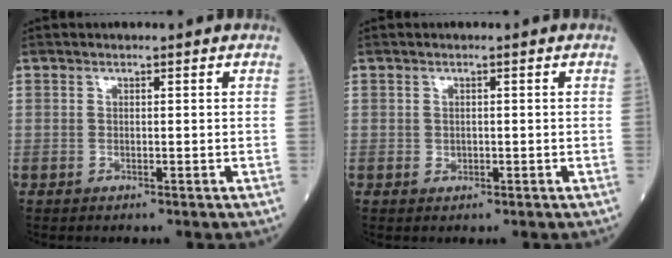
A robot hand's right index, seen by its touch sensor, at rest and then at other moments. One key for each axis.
{"total": 0.7, "fx": -0.1, "fy": 0.7, "fz": 0.3, "tx": -0.005, "ty": 0.002, "tz": -0.001}